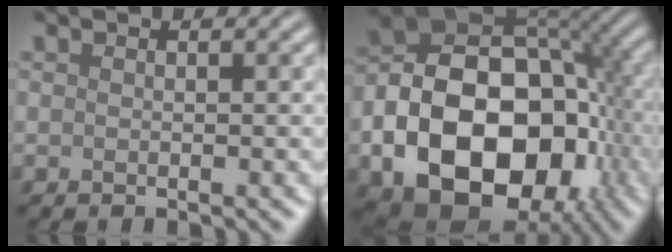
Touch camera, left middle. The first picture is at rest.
{"total": 16.7, "force": [-4.8, 11.3, 11.3], "torque": [-0.191, -0.018, -0.083]}